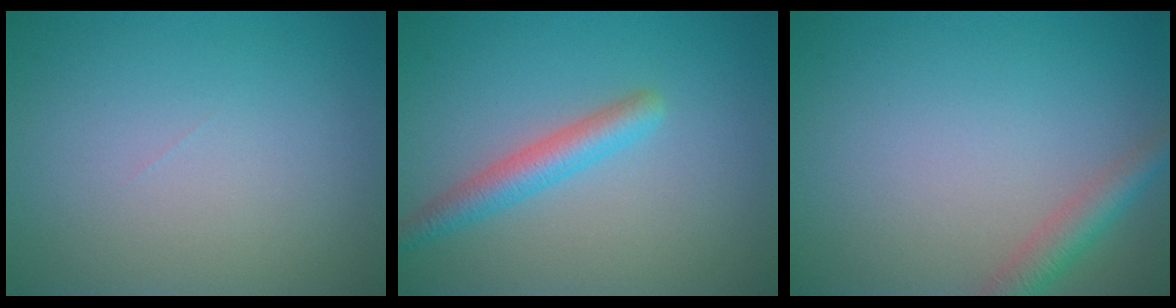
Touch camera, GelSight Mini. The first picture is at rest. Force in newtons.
{"total": 2.9, "press": 2.9, "slide": 0.1}
{"total": 2.6, "press": 2.6, "slide": 0.2}